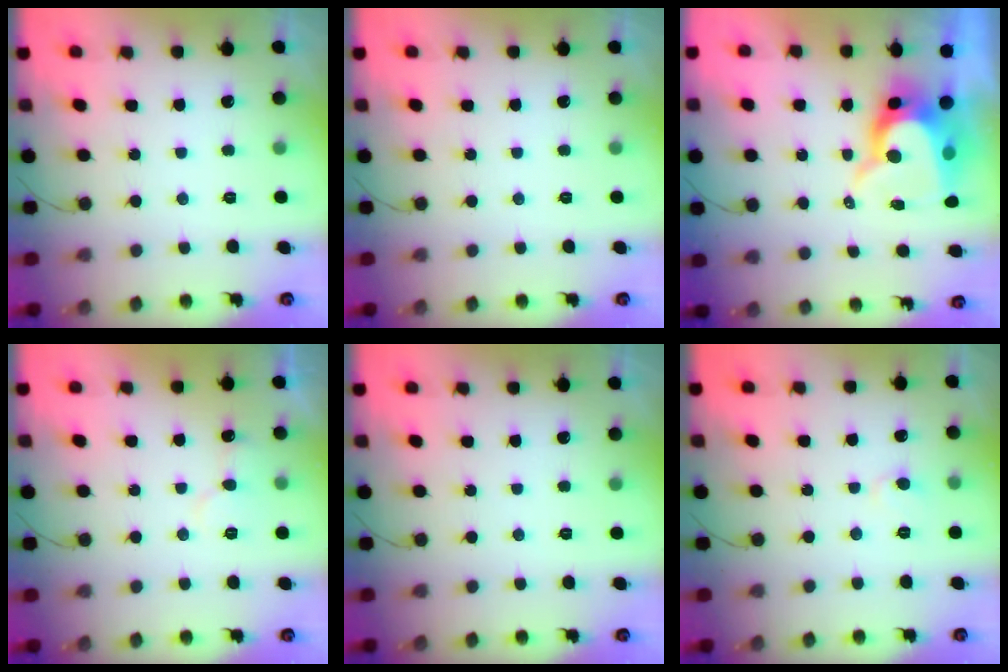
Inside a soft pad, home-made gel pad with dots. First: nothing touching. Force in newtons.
{"total": 0.0}
{"total": 12.1, "press": 12.1, "slide": 1.0}
{"total": 6.5, "press": 6.5, "slide": 0.4}
{"total": 0.0}
{"total": 4.8, "press": 4.8, "slide": 0.5}